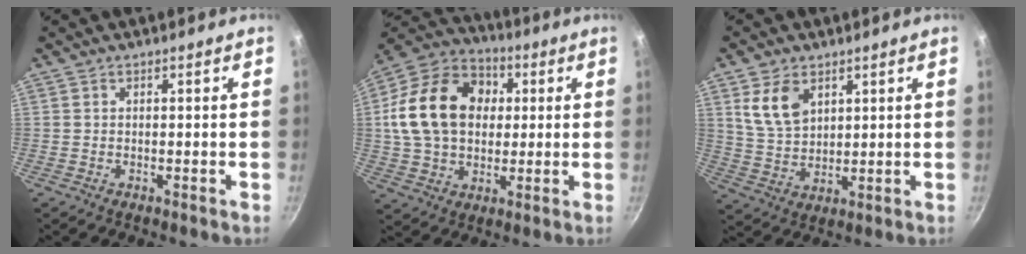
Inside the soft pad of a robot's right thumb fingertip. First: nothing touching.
{"total": 20.2, "force": [3.1, 15.1, 13.2], "torque": [-0.210, 0.023, 0.046]}
{"total": 8.6, "force": [3.9, 5.5, 5.3], "torque": [-0.086, -0.020, 0.084]}